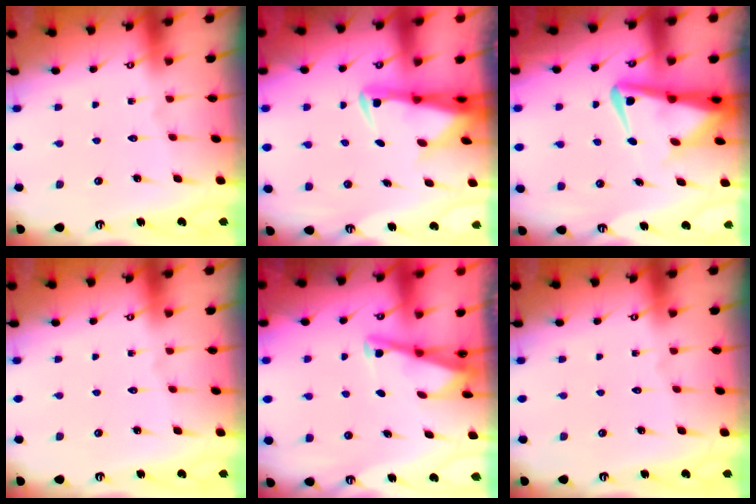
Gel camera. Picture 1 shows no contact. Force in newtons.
{"total": 3.2, "press": 3.1, "slide": 0.6}
{"total": 7.5, "press": 7.4, "slide": 1.0}
{"total": 0.0}
{"total": 3.0, "press": 3.0, "slide": 0.3}
{"total": 0.0}